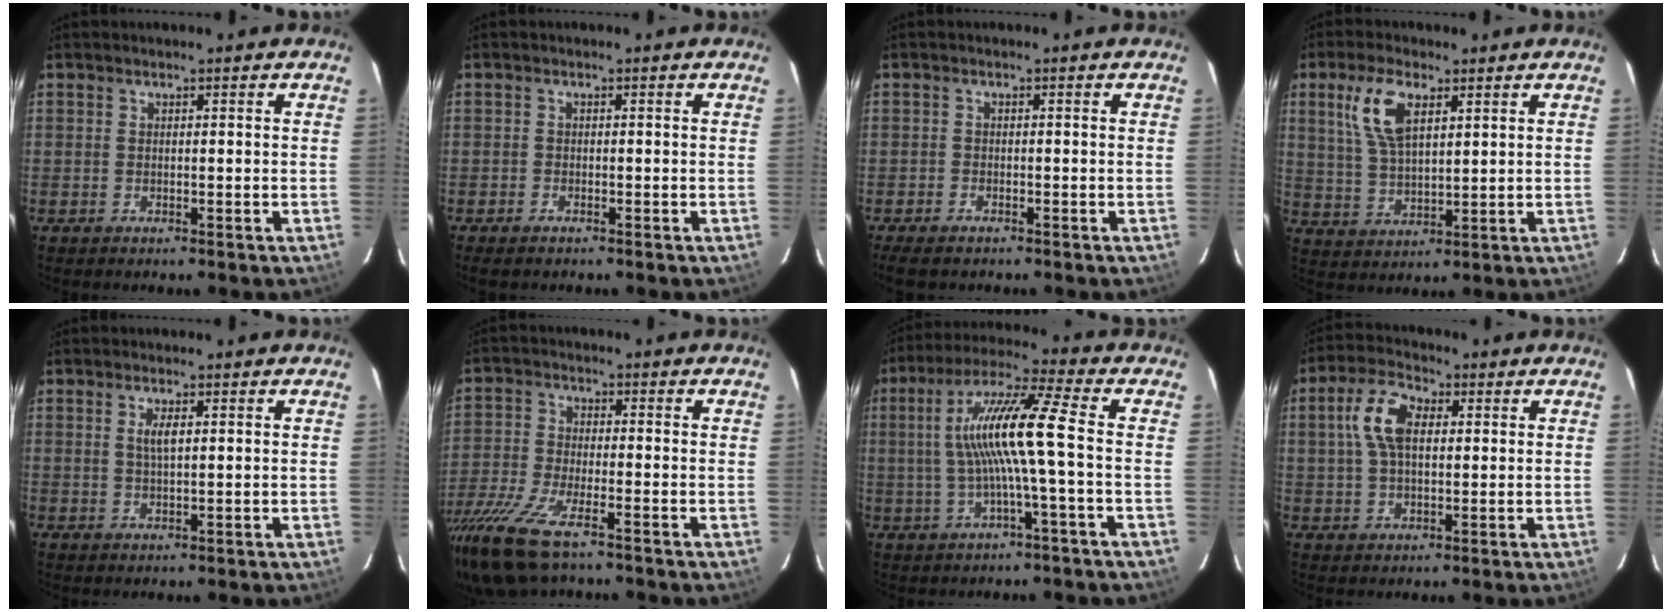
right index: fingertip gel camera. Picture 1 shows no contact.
{"total": 1.5, "force": [-1.3, 0.5, 0.6], "torque": [-0.018, -0.003, -0.026]}
{"total": 4.0, "force": [-3.2, 1.4, 1.9], "torque": [-0.053, -0.013, -0.059]}
{"total": 9.4, "force": [4.2, 4.3, 7.3], "torque": [-0.148, 0.014, 0.089]}
{"total": 2.5, "force": [0.6, 0.7, 2.3], "torque": [-0.044, 0.001, 0.011]}
{"total": 14.1, "force": [-10.1, 3.6, 9.2], "torque": [-0.214, -0.047, -0.199]}
{"total": 11.9, "force": [-0.5, -0.6, 11.9], "torque": [-0.226, 0.013, -0.005]}
{"total": 8.7, "force": [2.0, 4.9, 7.0], "torque": [-0.139, 0.023, 0.037]}